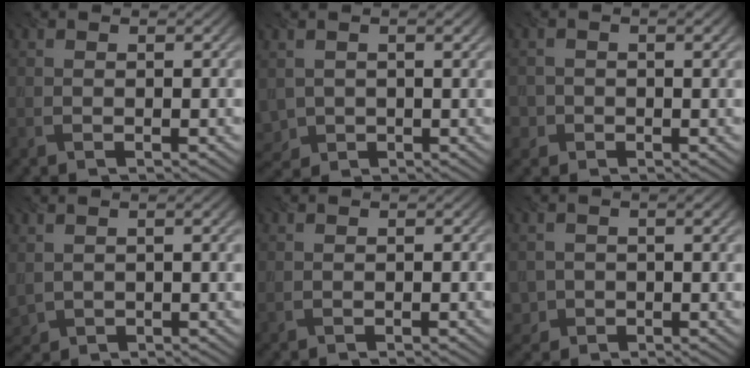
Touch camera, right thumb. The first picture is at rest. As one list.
[{"total": 3.4, "force": [0.9, 2.8, 1.7], "torque": [-0.051, -0.009, 0.018]}, {"total": 2.1, "force": [-0.2, 2.0, 0.6], "torque": [-0.006, -0.003, -0.007]}, {"total": 4.0, "force": [1.4, 2.3, 3.0], "torque": [-0.077, -0.004, 0.033]}, {"total": 0.5, "force": [0.4, 0.3, 0.2], "torque": [-0.006, -0.002, 0.010]}, {"total": 2.4, "force": [0.2, 2.4, 0.6], "torque": [-0.016, -0.009, 0.002]}]